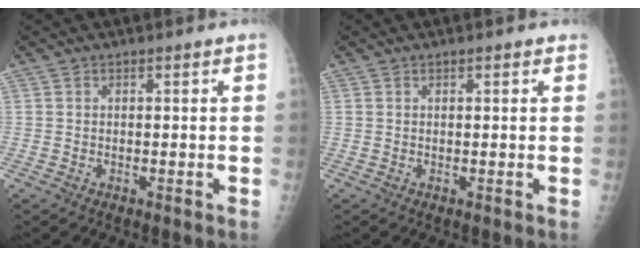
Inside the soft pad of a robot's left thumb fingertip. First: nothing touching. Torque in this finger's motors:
{"motor_torque": [-0.19, 0.01, -0.13, -0.05, 0.00]}